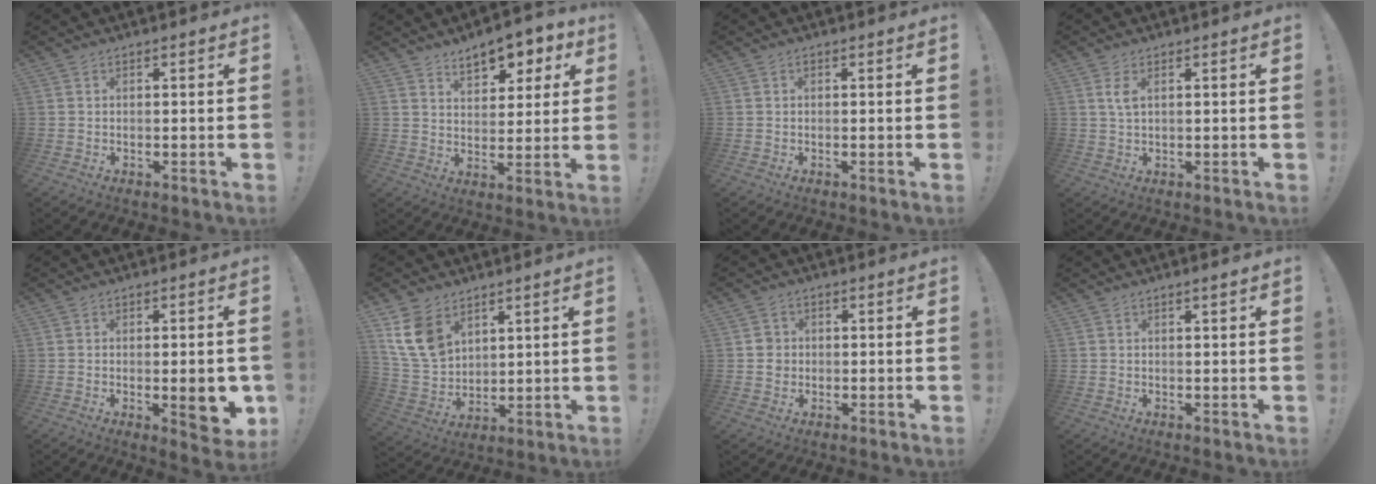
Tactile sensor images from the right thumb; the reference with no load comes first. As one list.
[{"total": 9.5, "force": [6.4, 4.9, 5.0], "torque": [-0.056, -0.044, 0.114]}, {"total": 0.0}, {"total": 3.1, "force": [1.3, 1.1, 2.6], "torque": [-0.040, -0.004, 0.019]}, {"total": 9.0, "force": [-1.8, 2.7, 8.4], "torque": [-0.093, -0.007, -0.025]}, {"total": 13.1, "force": [7.2, 8.8, 6.4], "torque": [-0.121, -0.034, 0.146]}, {"total": 3.5, "force": [-0.1, 3.3, 1.1], "torque": [-0.009, 0.004, -0.001]}, {"total": 1.4, "force": [0.9, 0.0, 1.1], "torque": [-0.014, -0.002, 0.014]}]